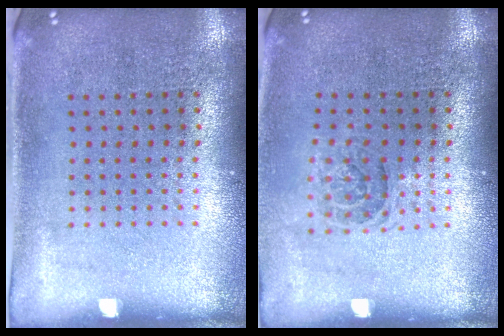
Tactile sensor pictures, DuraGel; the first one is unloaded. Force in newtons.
{"total": 1.2, "press": 1.0, "slide": 0.6}